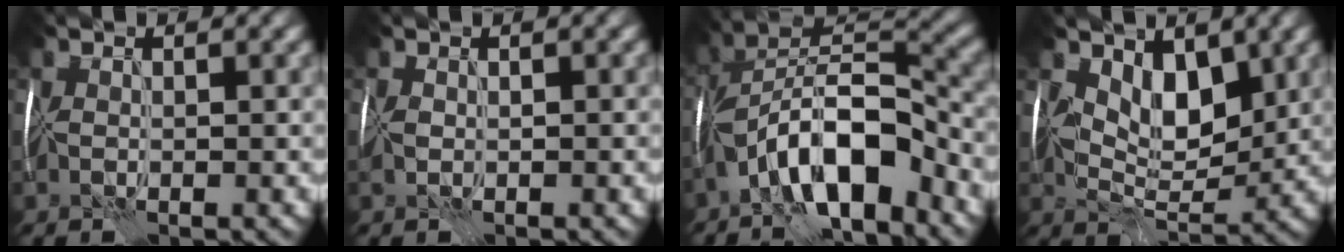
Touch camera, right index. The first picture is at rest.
{"total": 1.6, "force": [-0.3, 0.9, 1.3], "torque": [-0.027, 0.001, -0.006]}
{"total": 10.1, "force": [-5.6, 3.4, 7.6], "torque": [-0.124, 0.021, -0.110]}
{"total": 4.7, "force": [2.1, 2.7, 3.3], "torque": [-0.052, -0.013, 0.035]}